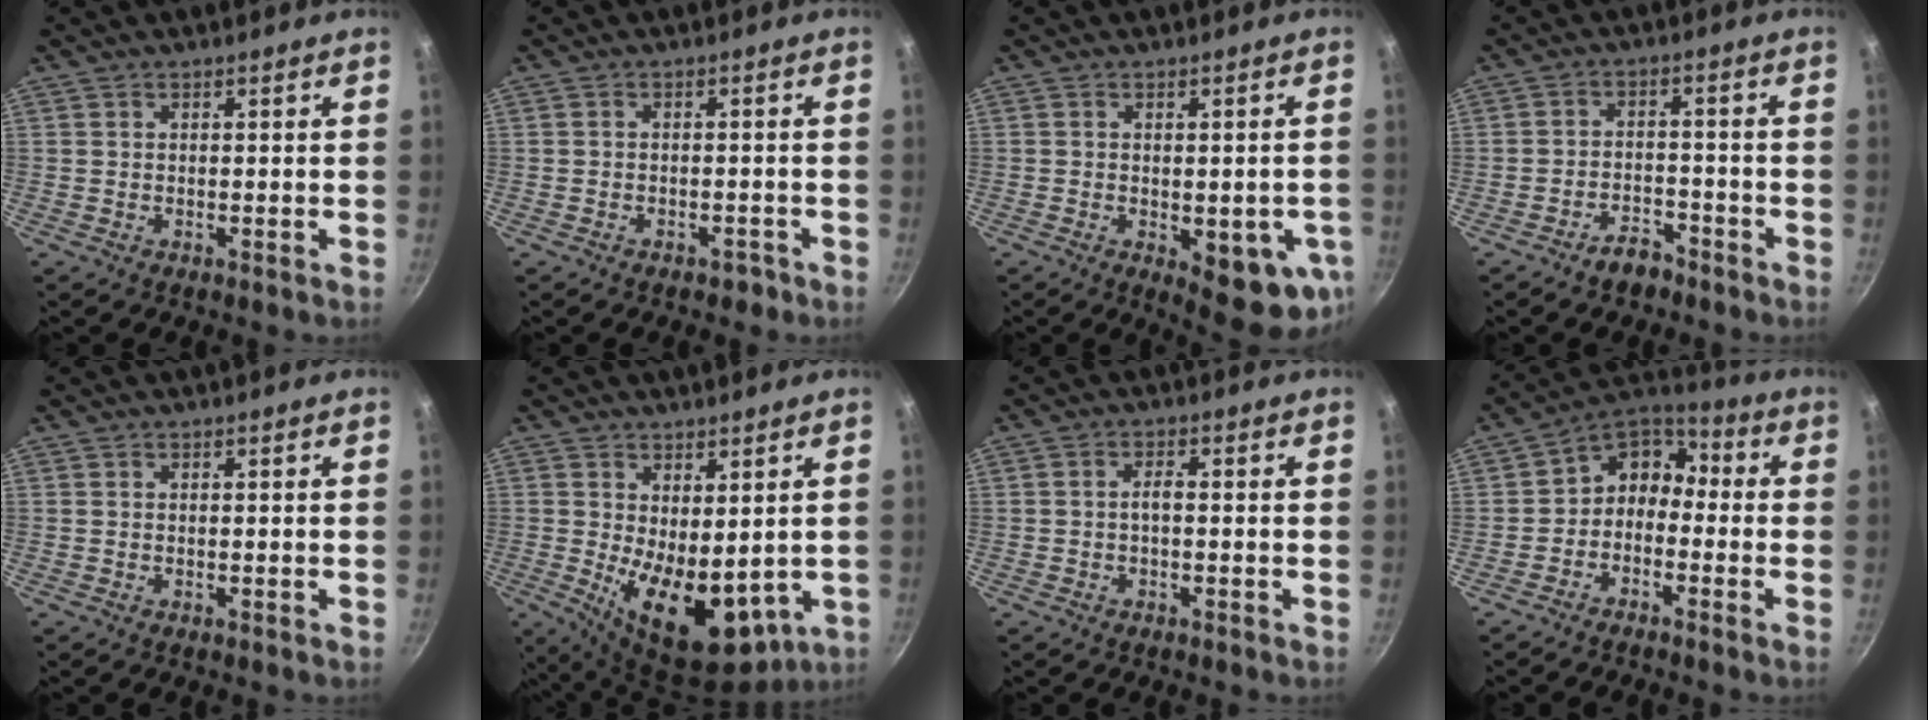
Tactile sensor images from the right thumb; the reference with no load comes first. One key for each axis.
{"total": 2.1, "fx": -1.5, "fy": 1.3, "fz": 0.8, "tx": 0.000, "ty": 0.024, "tz": -0.008}
{"total": 12.2, "fx": -3.4, "fy": 4.9, "fz": 10.7, "tx": -0.099, "ty": -0.011, "tz": -0.035}
{"total": 6.5, "fx": -4.9, "fy": 3.4, "fz": 2.6, "tx": -0.025, "ty": 0.049, "tz": -0.073}
{"total": 0.0}
{"total": 14.1, "fx": -0.5, "fy": 7.6, "fz": 11.9, "tx": -0.162, "ty": -0.033, "tz": 0.015}
{"total": 1.7, "fx": -0.5, "fy": 0.7, "fz": 1.5, "tx": -0.030, "ty": 0.012, "tz": -0.010}
{"total": 7.9, "fx": -2.4, "fy": 6.1, "fz": 4.3, "tx": -0.049, "ty": 0.060, "tz": -0.065}